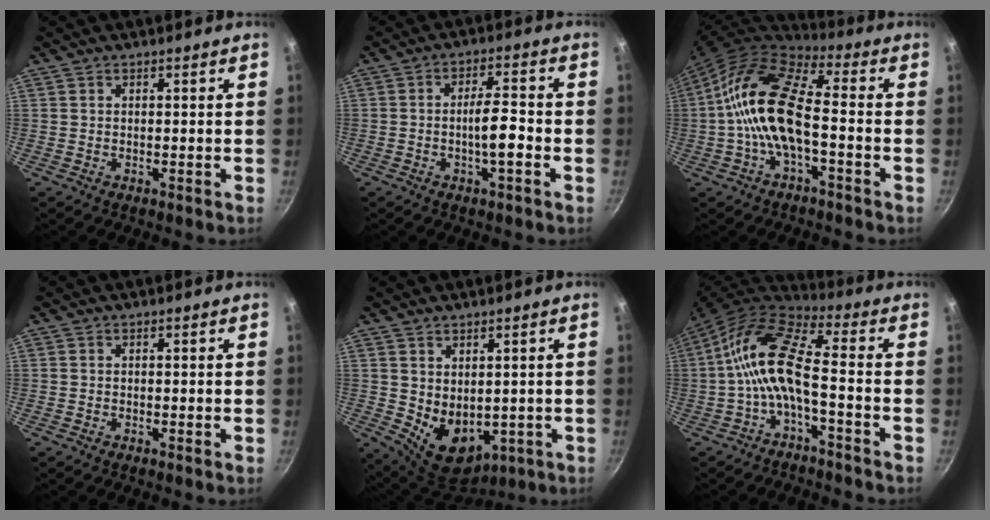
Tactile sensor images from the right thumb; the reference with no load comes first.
{"total": 6.0, "force": [-1.9, 1.5, 5.5], "torque": [-0.084, 0.021, -0.035]}
{"total": 15.0, "force": [-2.2, 6.5, 13.3], "torque": [-0.250, 0.038, -0.058]}
{"total": 0.0}
{"total": 9.8, "force": [0.5, 6.9, 6.9], "torque": [-0.080, -0.027, 0.034]}
{"total": 12.0, "force": [-2.7, 4.3, 10.9], "torque": [-0.231, 0.041, -0.063]}